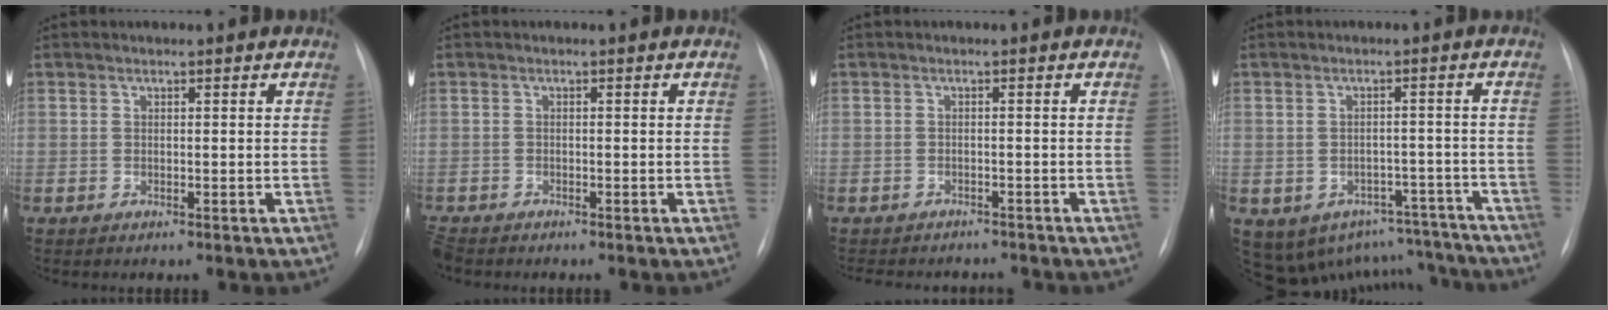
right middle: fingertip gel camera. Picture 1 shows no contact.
{"total": 2.4, "force": [-2.2, 0.7, 0.6], "torque": [-0.011, -0.007, -0.037]}
{"total": 8.1, "force": [-7.5, 2.5, 2.0], "torque": [-0.031, 0.002, -0.090]}
{"total": 13.6, "force": [-10.7, 7.7, 3.3], "torque": [-0.052, 0.040, -0.118]}